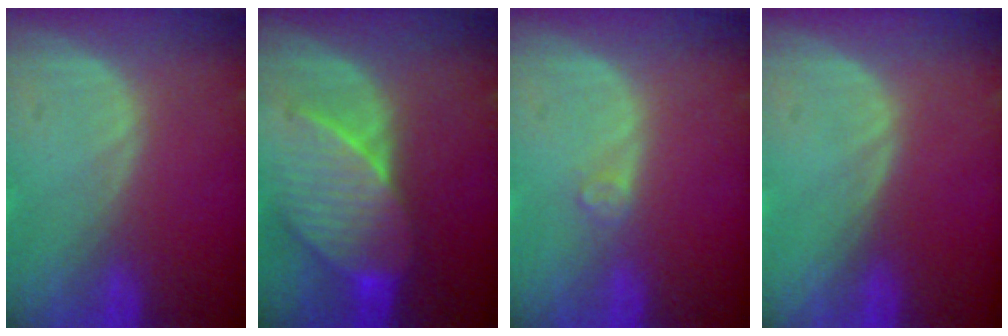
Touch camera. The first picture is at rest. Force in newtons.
{"total": 7.5, "press": 7.4, "slide": 0.5}
{"total": 1.2, "press": 1.2, "slide": 0.3}
{"total": 0.0}